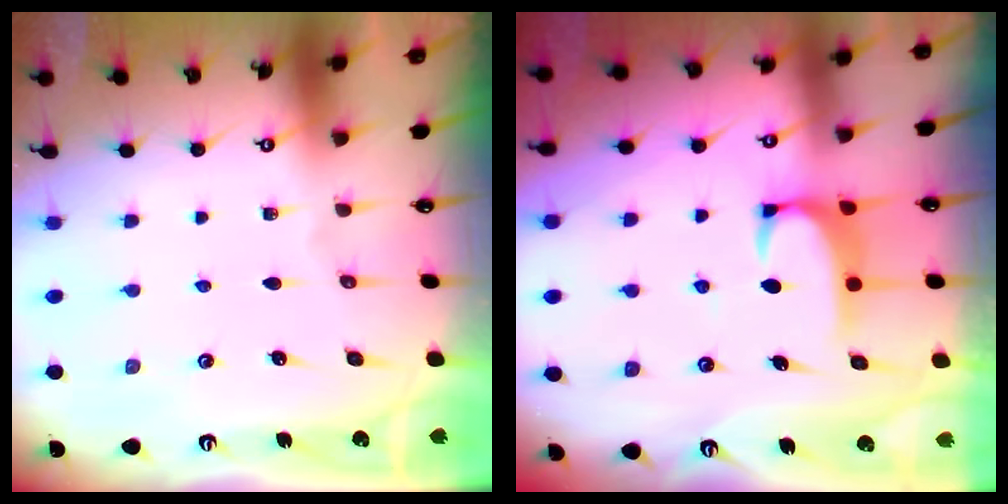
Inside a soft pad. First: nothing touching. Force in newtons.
{"total": 2.0, "press": 2.0, "slide": 0.3}